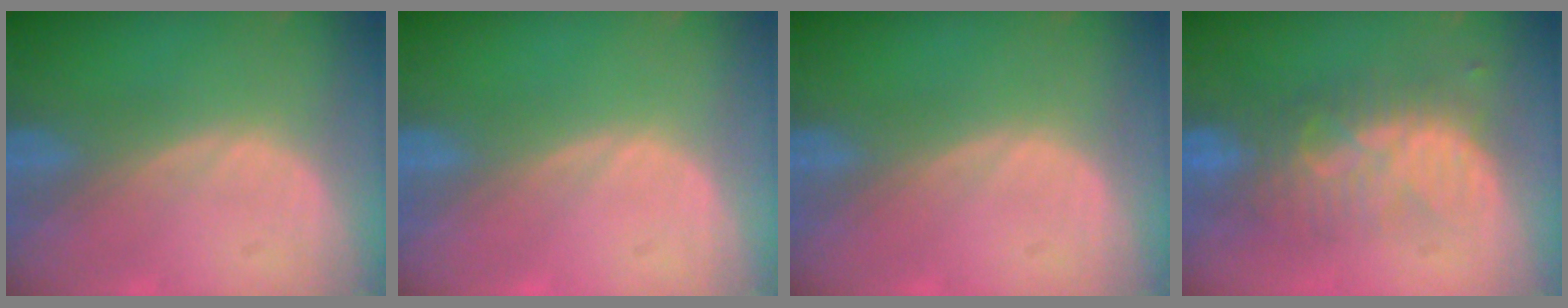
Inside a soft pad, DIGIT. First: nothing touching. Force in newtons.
{"total": 0.0}
{"total": 0.0}
{"total": 8.2, "press": 7.8, "slide": 2.5}